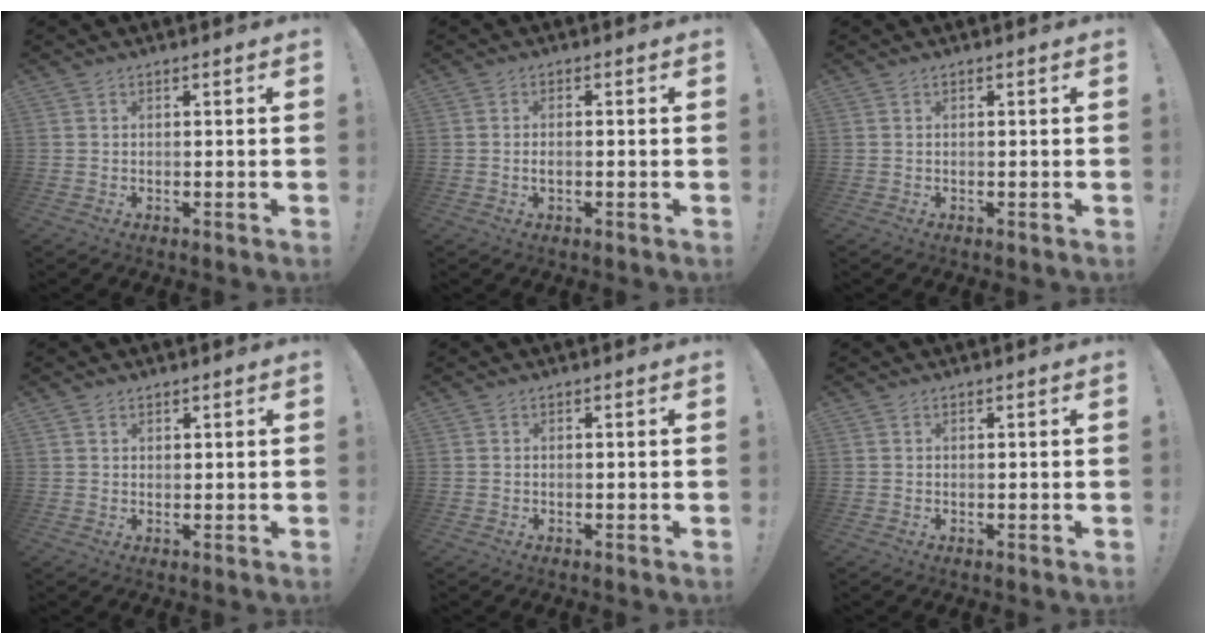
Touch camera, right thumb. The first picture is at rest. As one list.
[{"total": 1.5, "force": [-0.3, 0.6, 1.4], "torque": [-0.025, 0.005, -0.006]}, {"total": 0.0}, {"total": 1.2, "force": [0.9, 0.8, 0.2], "torque": [0.002, -0.002, 0.017]}, {"total": 0.0}, {"total": 0.0}]